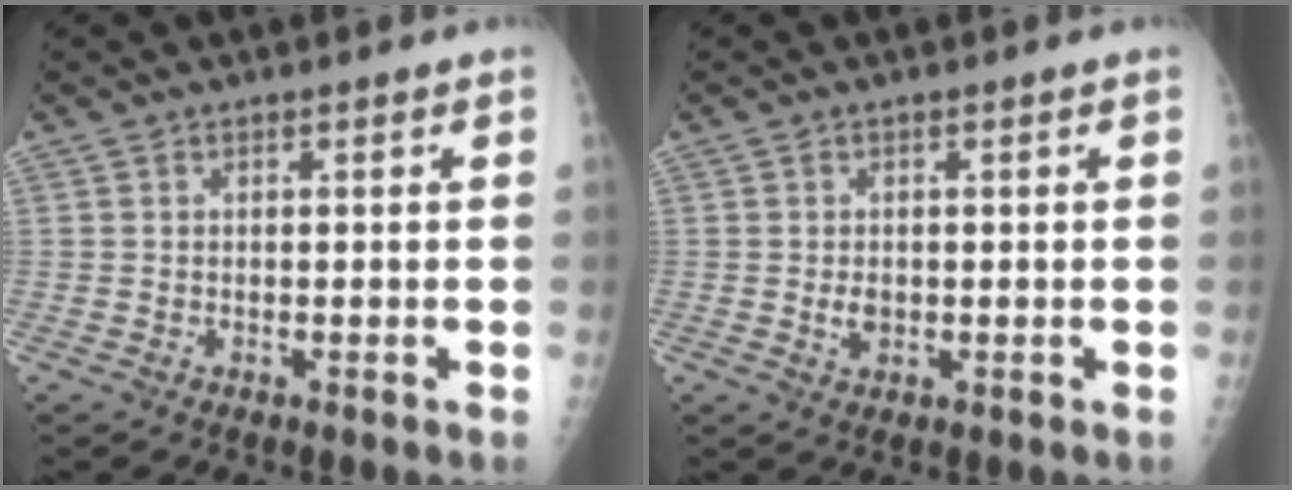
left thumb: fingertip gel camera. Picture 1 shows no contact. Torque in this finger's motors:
{"motor_torque": [-0.08, -0.07, 0.15, 0.20, 0.01]}